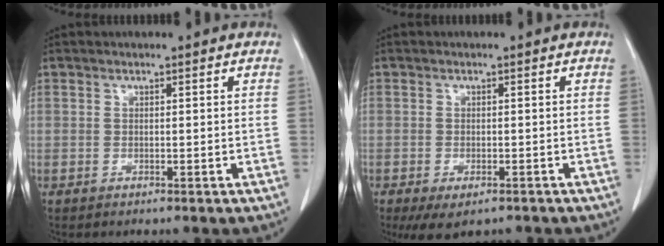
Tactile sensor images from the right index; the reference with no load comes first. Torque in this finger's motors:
{"motor_torque": [0.62, -0.58, 0.21, 0.03]}